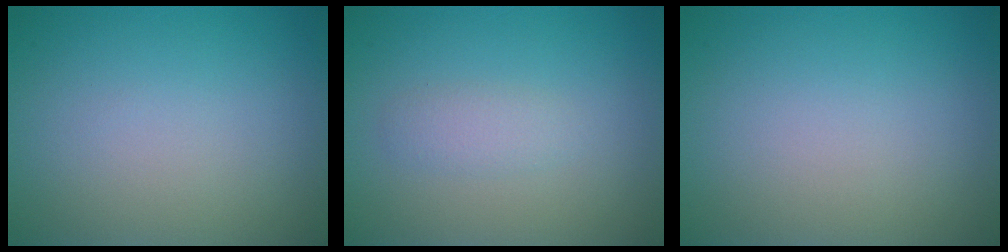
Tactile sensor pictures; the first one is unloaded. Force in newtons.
{"total": 1.5, "press": 1.5, "slide": 0.0}
{"total": 0.0}